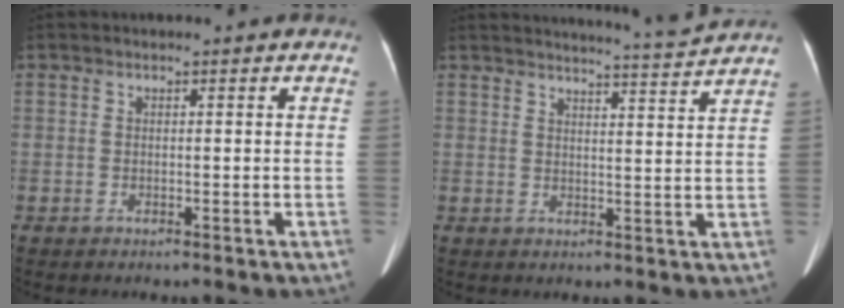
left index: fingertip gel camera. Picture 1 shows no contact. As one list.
[{"total": 7.7, "force": [7.3, -2.0, 1.2], "torque": [-0.027, -0.024, 0.096]}]